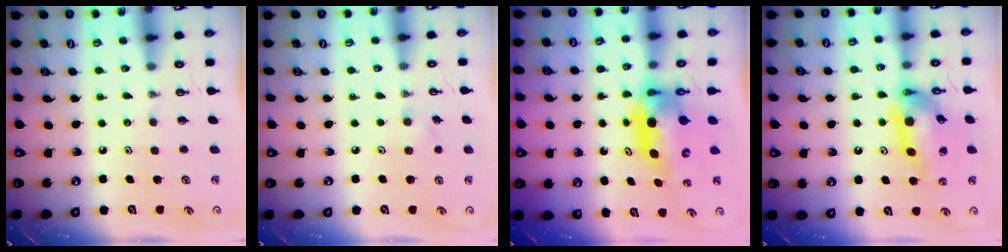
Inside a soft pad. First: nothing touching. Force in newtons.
{"total": 3.6, "press": 3.5, "slide": 0.9}
{"total": 7.4, "press": 7.3, "slide": 0.9}
{"total": 14.4, "press": 14.3, "slide": 1.2}